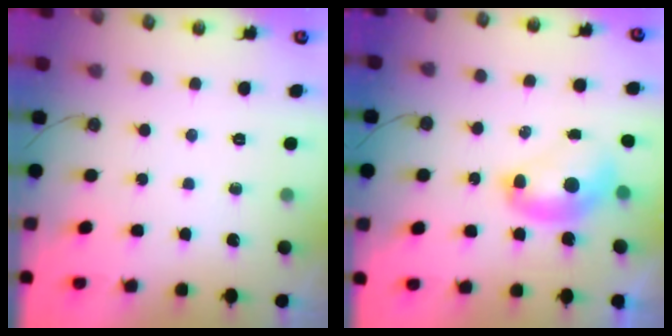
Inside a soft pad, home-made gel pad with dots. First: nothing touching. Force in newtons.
{"total": 2.8, "press": 2.8, "slide": 0.1}